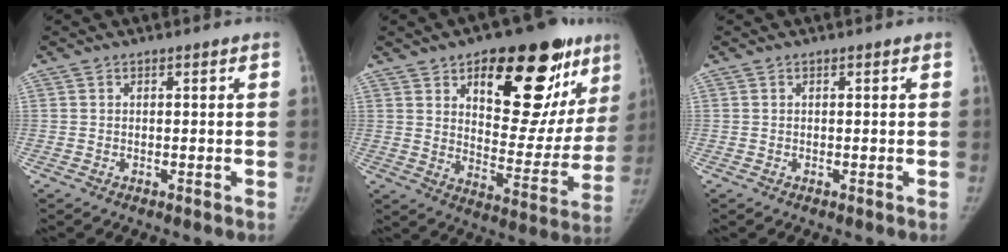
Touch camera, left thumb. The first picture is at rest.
{"total": 26.2, "force": [13.7, 11.8, 19.0], "torque": [-0.204, -0.045, 0.201]}
{"total": 0.0}